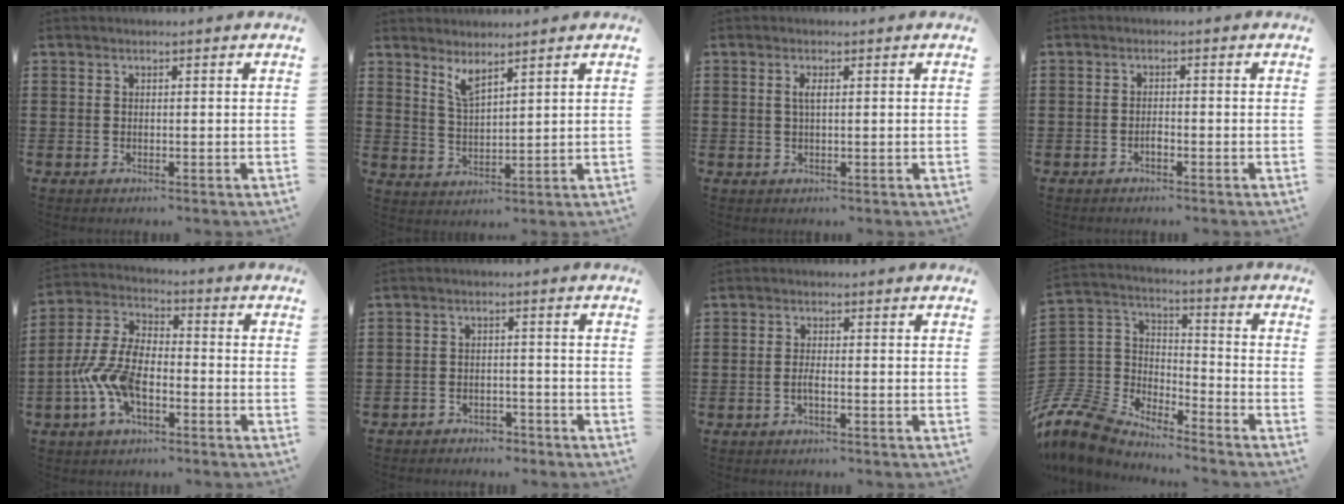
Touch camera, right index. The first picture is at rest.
{"total": 3.5, "force": [3.0, 0.5, 1.8], "torque": [-0.041, -0.005, 0.054]}
{"total": 1.6, "force": [0.3, 0.3, 1.5], "torque": [-0.031, 0.002, 0.004]}
{"total": 1.1, "force": [-0.8, 0.3, 0.8], "torque": [-0.018, -0.006, -0.013]}
{"total": 9.5, "force": [-3.4, 4.8, 7.5], "torque": [-0.192, -0.008, -0.070]}
{"total": 2.5, "force": [-2.3, 0.9, 0.0], "torque": [-0.006, 0.004, -0.050]}
{"total": 1.8, "force": [-0.8, 0.0, 1.6], "torque": [-0.039, -0.007, -0.016]}
{"total": 8.9, "force": [-8.2, 3.2, 1.7], "torque": [-0.090, -0.005, -0.176]}